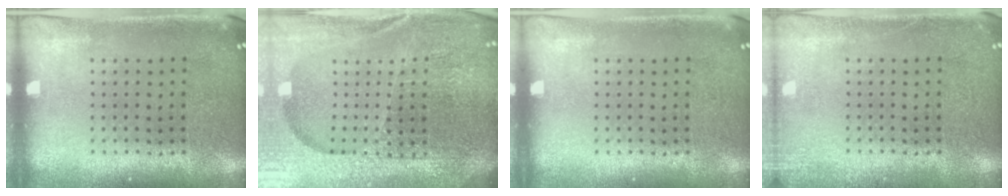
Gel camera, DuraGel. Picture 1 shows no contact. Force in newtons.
{"total": 6.1, "press": 5.4, "slide": 2.9}
{"total": 0.0}
{"total": 1.7, "press": 1.7, "slide": 0.3}